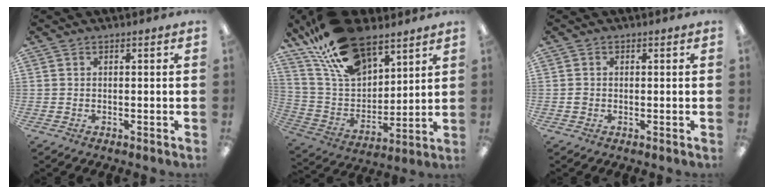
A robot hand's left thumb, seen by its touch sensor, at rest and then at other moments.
{"total": 20.8, "force": [14.4, 10.5, 10.7], "torque": [-0.208, -0.066, 0.263]}
{"total": 0.9, "force": [-0.1, 0.9, 0.2], "torque": [-0.003, 0.004, -0.004]}